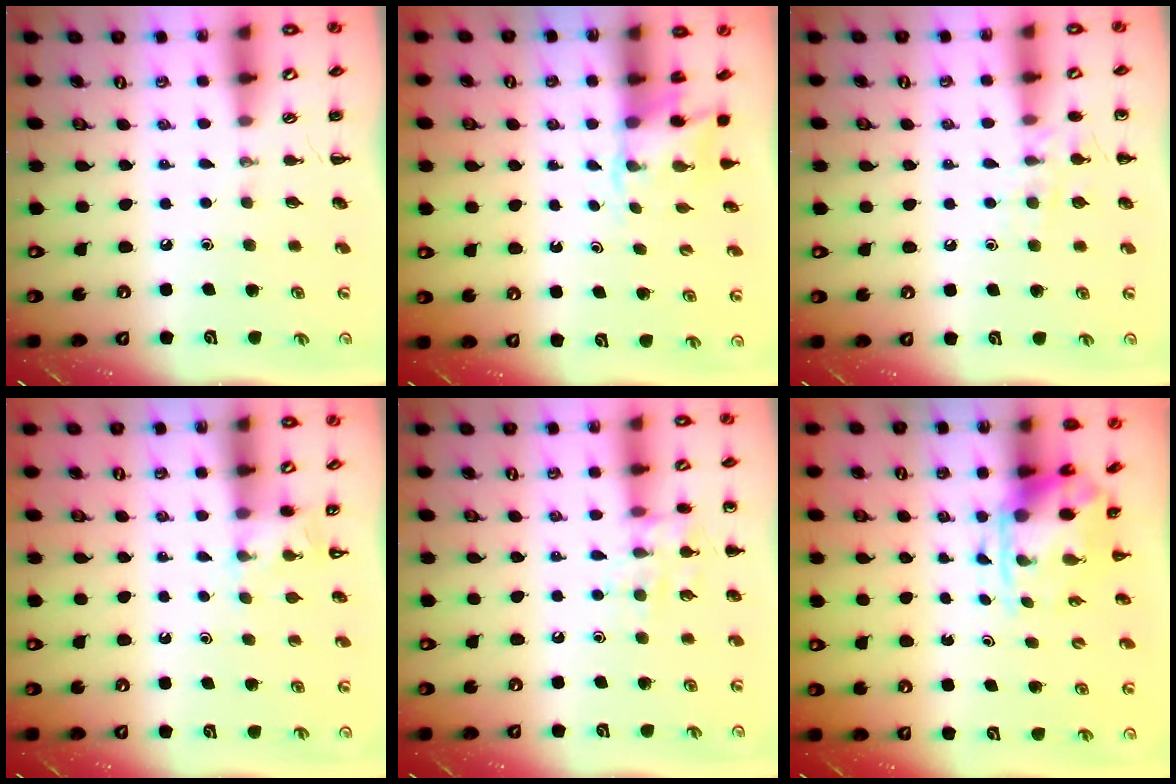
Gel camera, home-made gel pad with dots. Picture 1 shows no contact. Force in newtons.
{"total": 2.8, "press": 2.6, "slide": 1.0}
{"total": 8.5, "press": 8.4, "slide": 1.4}
{"total": 4.1, "press": 3.9, "slide": 1.3}
{"total": 10.2, "press": 10.1, "slide": 1.4}
{"total": 3.7, "press": 3.6, "slide": 0.9}